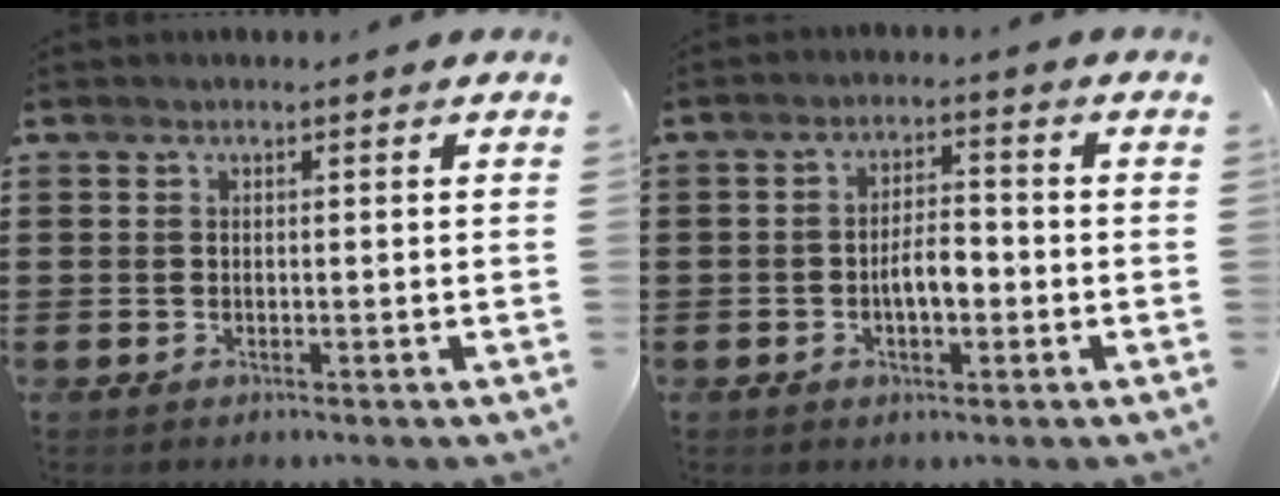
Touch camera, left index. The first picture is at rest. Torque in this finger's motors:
{"motor_torque": [0.91, 0.43, 0.20, 0.09]}